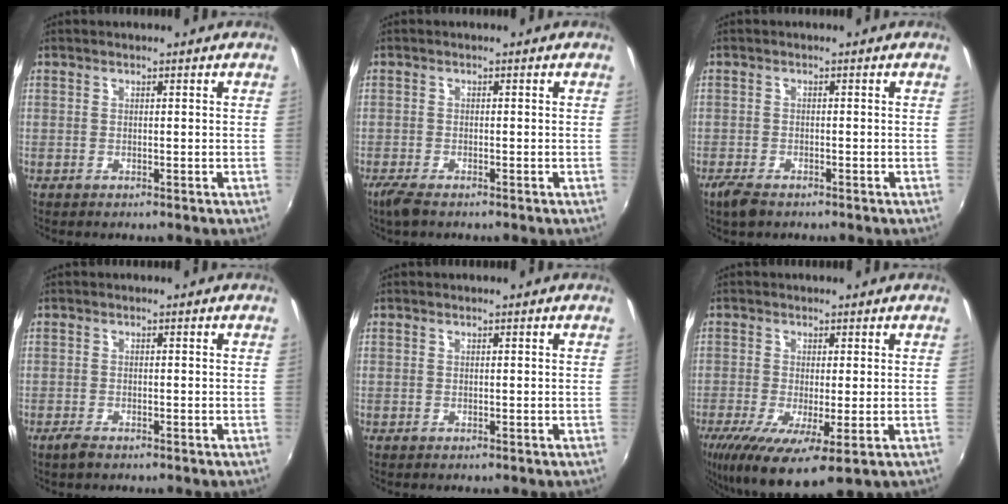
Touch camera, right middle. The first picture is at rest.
{"total": 3.1, "force": [-2.2, 0.7, 2.0], "torque": [-0.048, -0.010, -0.043]}
{"total": 3.5, "force": [-2.6, 1.3, 2.0], "torque": [-0.051, -0.010, -0.051]}
{"total": 2.0, "force": [-1.5, 0.6, 1.1], "torque": [-0.026, -0.004, -0.029]}
{"total": 0.0}
{"total": 11.1, "force": [-4.5, 2.6, 9.8], "torque": [-0.191, -0.044, -0.073]}